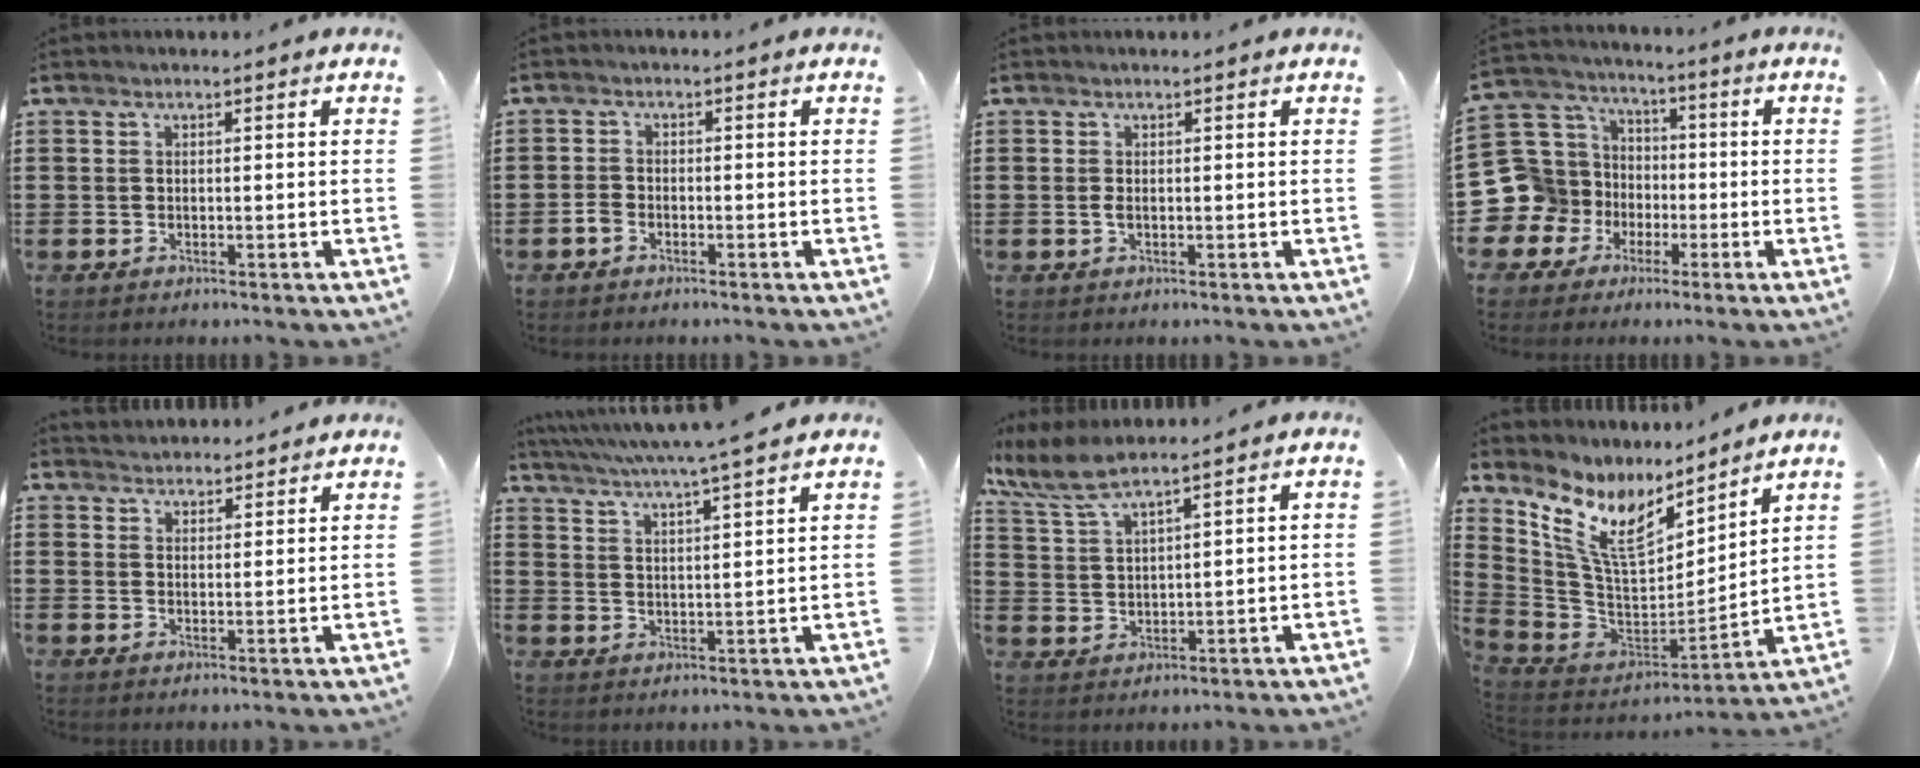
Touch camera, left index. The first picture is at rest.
{"total": 1.6, "force": [-1.2, 1.0, 0.7], "torque": [-0.024, 0.000, -0.026]}
{"total": 0.8, "force": [-0.1, 0.3, 0.8], "torque": [-0.017, -0.001, -0.002]}
{"total": 12.3, "force": [-3.3, 11.5, 2.9], "torque": [-0.141, 0.001, -0.054]}
{"total": 2.7, "force": [2.6, 0.0, -0.7], "torque": [0.005, -0.007, 0.050]}
{"total": 5.0, "force": [4.5, -1.1, 1.9], "torque": [-0.056, -0.032, 0.073]}
{"total": 6.0, "force": [5.1, 0.7, 3.1], "torque": [-0.079, -0.014, 0.091]}
{"total": 10.7, "force": [7.3, 4.2, 6.6], "torque": [-0.175, -0.058, 0.129]}